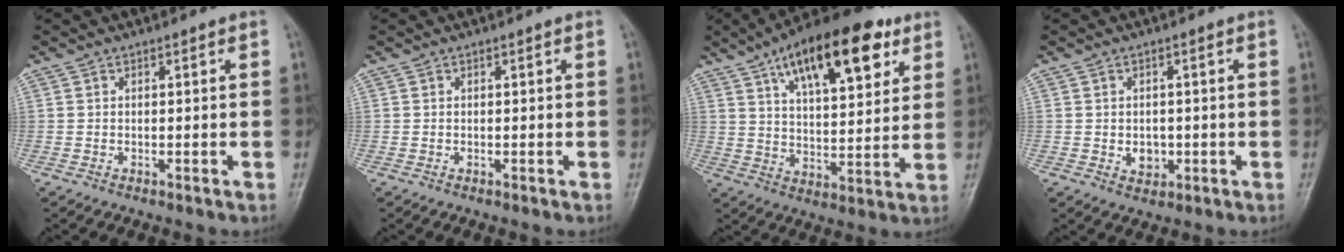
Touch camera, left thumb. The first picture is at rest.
{"total": 0.0}
{"total": 20.1, "force": [10.4, 8.3, 15.1], "torque": [-0.208, -0.024, 0.167]}
{"total": 3.4, "force": [-0.5, 2.7, 2.0], "torque": [-0.015, 0.001, -0.001]}